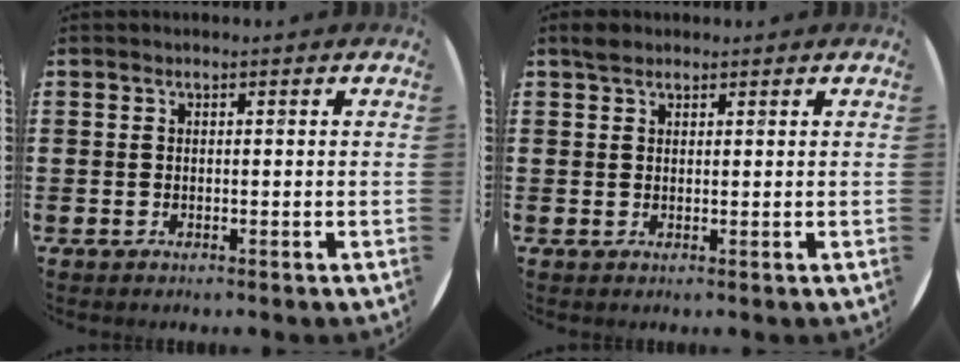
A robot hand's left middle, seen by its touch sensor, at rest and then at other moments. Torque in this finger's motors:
{"motor_torque": [0.65, -0.45, 0.00, 0.00]}